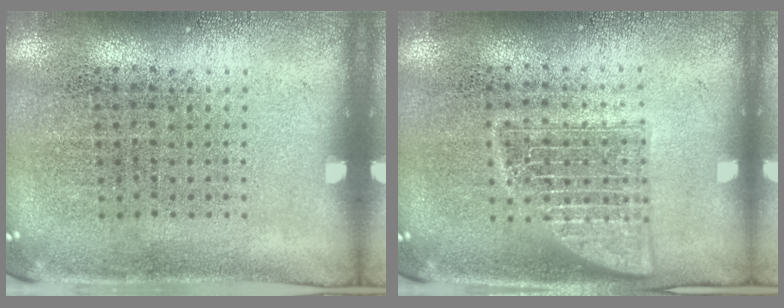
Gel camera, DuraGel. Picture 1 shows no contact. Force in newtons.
{"total": 2.5, "press": 2.4, "slide": 0.3}